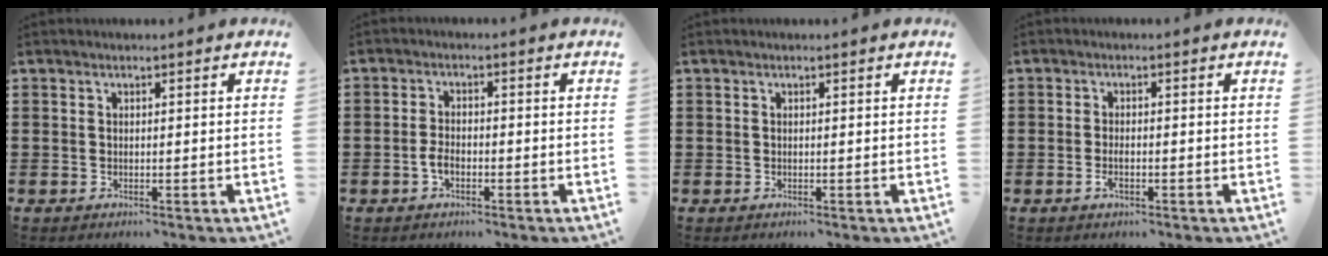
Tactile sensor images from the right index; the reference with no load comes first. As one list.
[{"total": 2.6, "force": [-1.0, 1.3, 1.9], "torque": [-0.053, -0.003, -0.024]}, {"total": 0.0}, {"total": 2.0, "force": [-0.7, 0.7, 1.7], "torque": [-0.042, -0.007, -0.014]}]